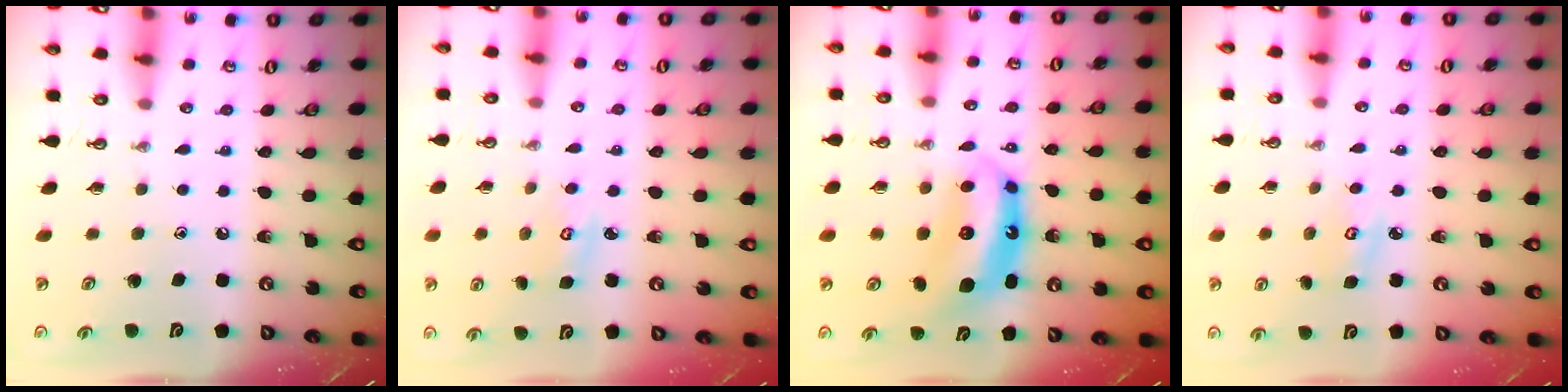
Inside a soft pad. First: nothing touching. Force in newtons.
{"total": 3.5, "press": 3.5, "slide": 0.3}
{"total": 7.5, "press": 7.4, "slide": 0.6}
{"total": 5.2, "press": 5.1, "slide": 0.5}